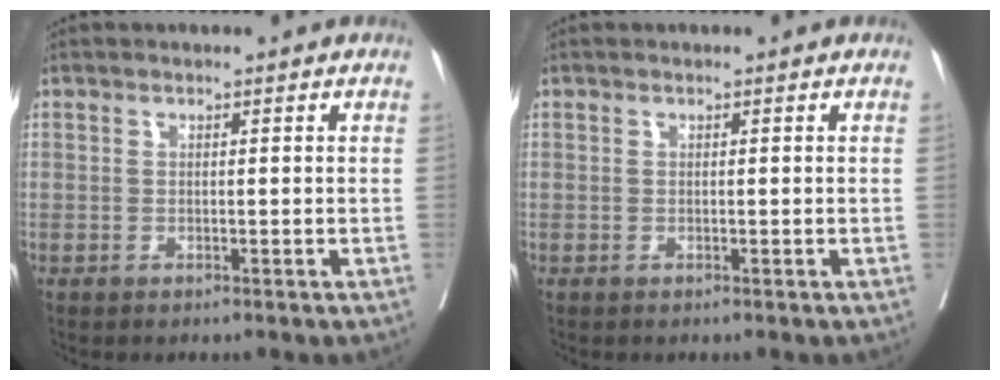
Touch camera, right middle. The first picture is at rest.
{"total": 0.0}